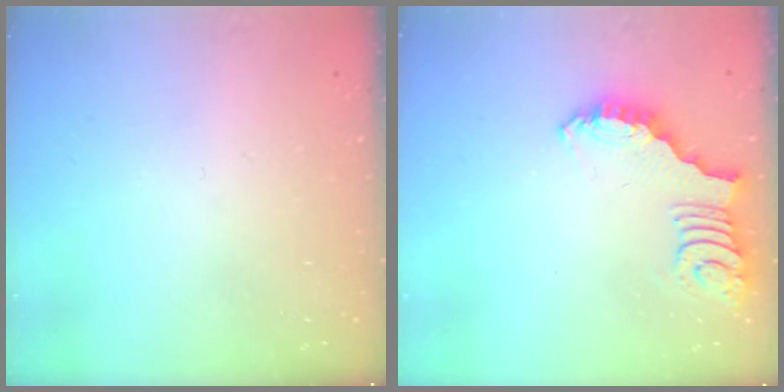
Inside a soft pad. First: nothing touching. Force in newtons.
{"total": 2.7, "press": 2.7, "slide": 0.5}